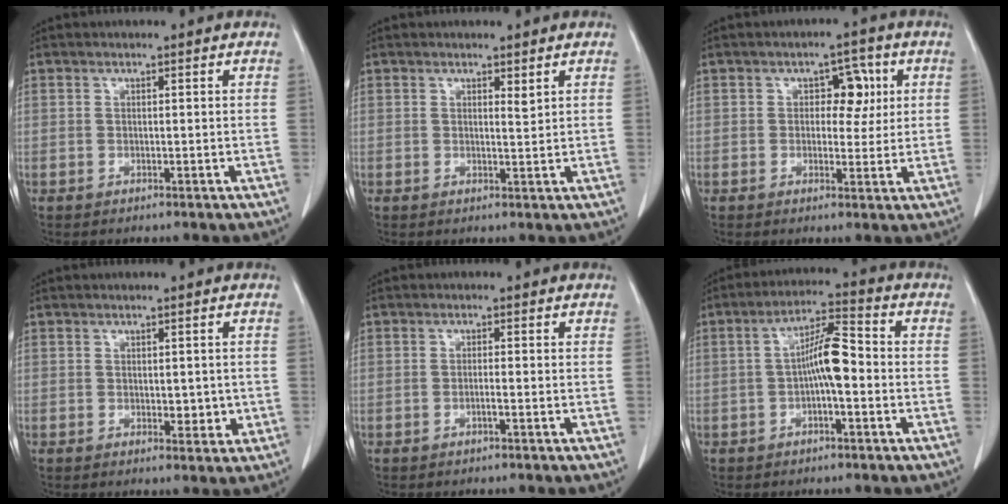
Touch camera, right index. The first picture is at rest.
{"total": 1.0, "force": [0.7, 0.1, 0.7], "torque": [-0.014, -0.007, 0.012]}
{"total": 2.9, "force": [0.7, 1.8, 2.2], "torque": [-0.023, 0.010, 0.008]}
{"total": 2.8, "force": [-0.1, 1.6, 2.3], "torque": [-0.024, -0.004, 0.005]}
{"total": 0.9, "force": [-0.5, -0.1, 0.8], "torque": [-0.015, 0.001, -0.008]}
{"total": 7.1, "force": [-0.8, 1.5, 6.9], "torque": [-0.128, 0.023, -0.018]}